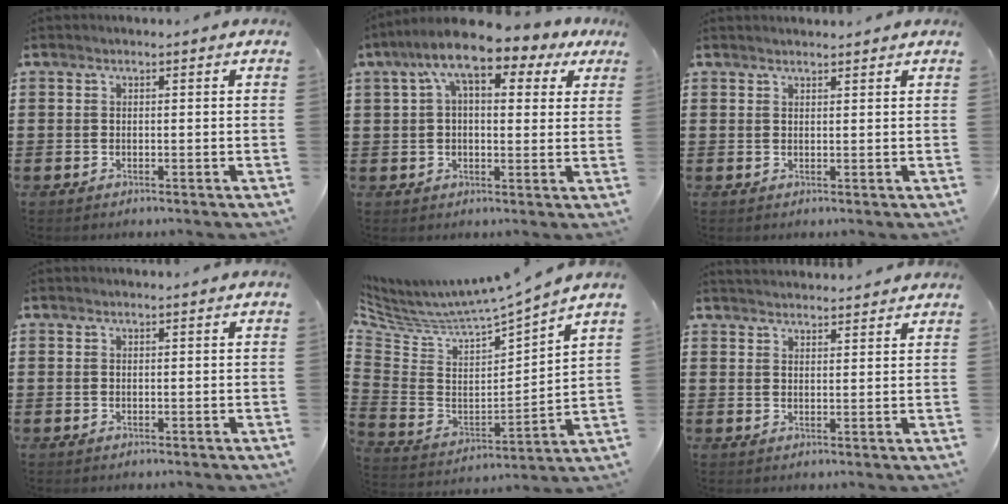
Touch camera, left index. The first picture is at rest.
{"total": 9.7, "force": [5.6, 3.5, 7.2], "torque": [-0.148, -0.005, 0.095]}
{"total": 1.0, "force": [1.0, 0.0, 0.1], "torque": [-0.004, -0.002, 0.020]}
{"total": 0.0}
{"total": 4.9, "force": [4.7, 0.3, 1.4], "torque": [-0.058, -0.055, 0.071]}
{"total": 2.4, "force": [2.4, -0.2, -0.1], "torque": [-0.003, -0.006, 0.046]}